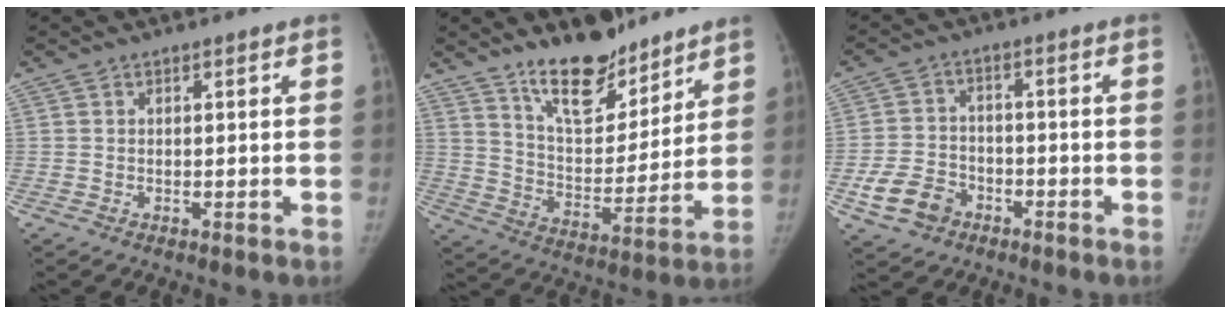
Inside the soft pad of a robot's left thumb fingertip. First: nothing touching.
{"total": 15.1, "force": [11.5, 6.3, 7.4], "torque": [-0.076, -0.086, 0.201]}
{"total": 7.7, "force": [-3.8, 5.8, 3.4], "torque": [-0.053, 0.021, -0.065]}